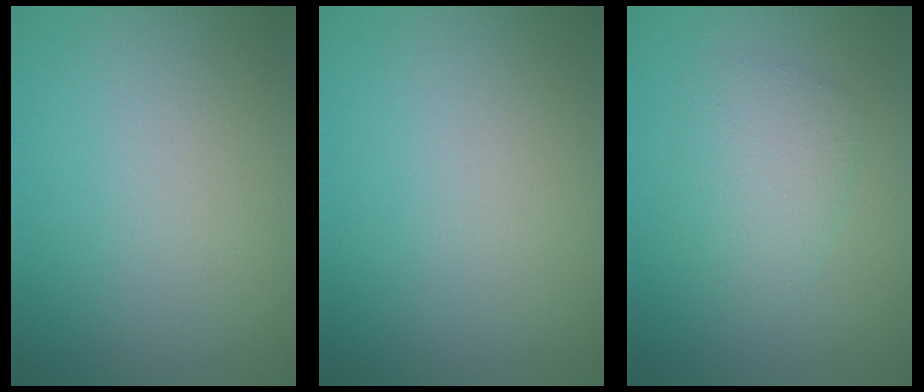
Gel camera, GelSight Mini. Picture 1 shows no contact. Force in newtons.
{"total": 0.0}
{"total": 2.8, "press": 2.8, "slide": 0.2}